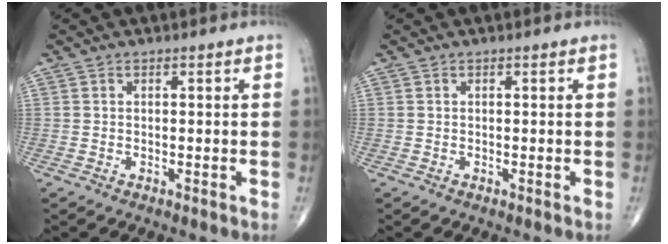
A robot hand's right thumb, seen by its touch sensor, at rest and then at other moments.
{"total": 0.0}